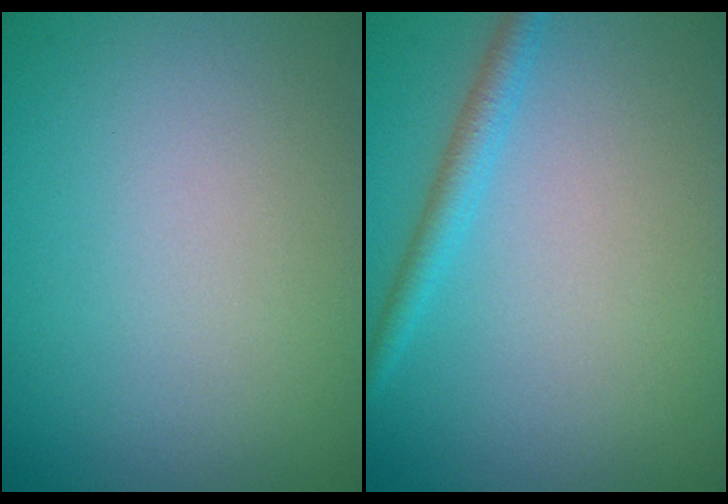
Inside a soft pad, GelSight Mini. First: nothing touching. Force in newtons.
{"total": 2.0, "press": 2.0, "slide": 0.1}